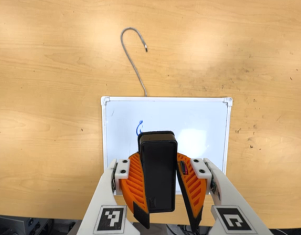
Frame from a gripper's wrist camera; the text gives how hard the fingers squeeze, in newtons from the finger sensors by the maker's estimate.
{"total": 10.4, "left": 10.1, "right": 10.6}